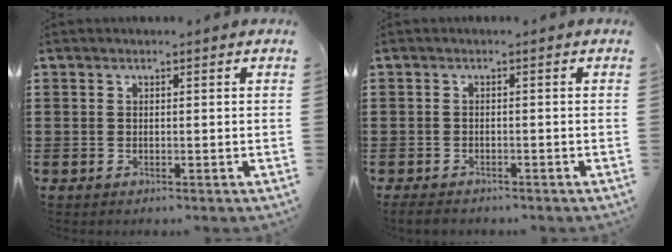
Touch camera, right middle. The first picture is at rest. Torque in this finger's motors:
{"motor_torque": [0.38, 0.22, 0.17, 0.05]}